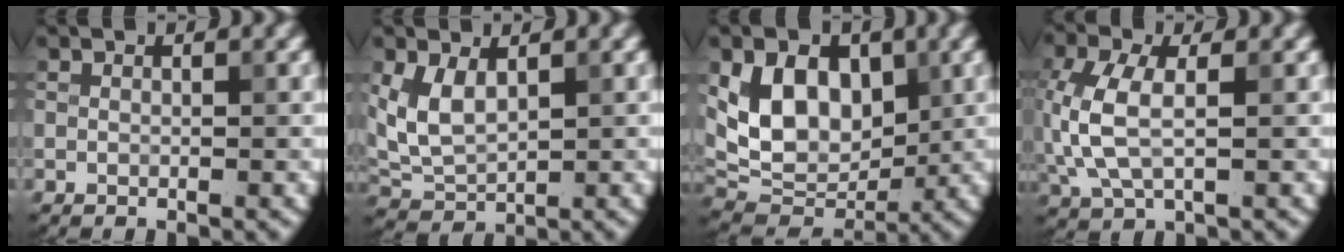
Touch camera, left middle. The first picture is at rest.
{"total": 3.9, "force": [1.2, 2.3, 2.9], "torque": [-0.070, -0.001, 0.029]}
{"total": 7.9, "force": [1.9, 5.6, 5.2], "torque": [-0.086, -0.011, 0.032]}
{"total": 5.4, "force": [0.1, 2.9, 4.5], "torque": [-0.124, 0.002, 0.002]}